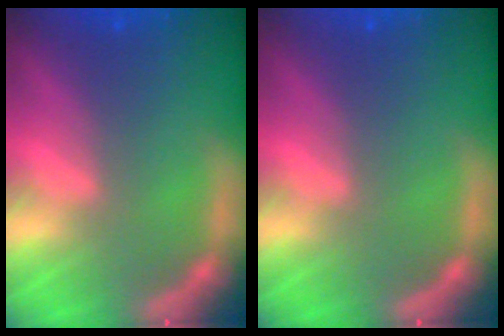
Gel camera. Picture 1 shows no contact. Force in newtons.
{"total": 0.0}